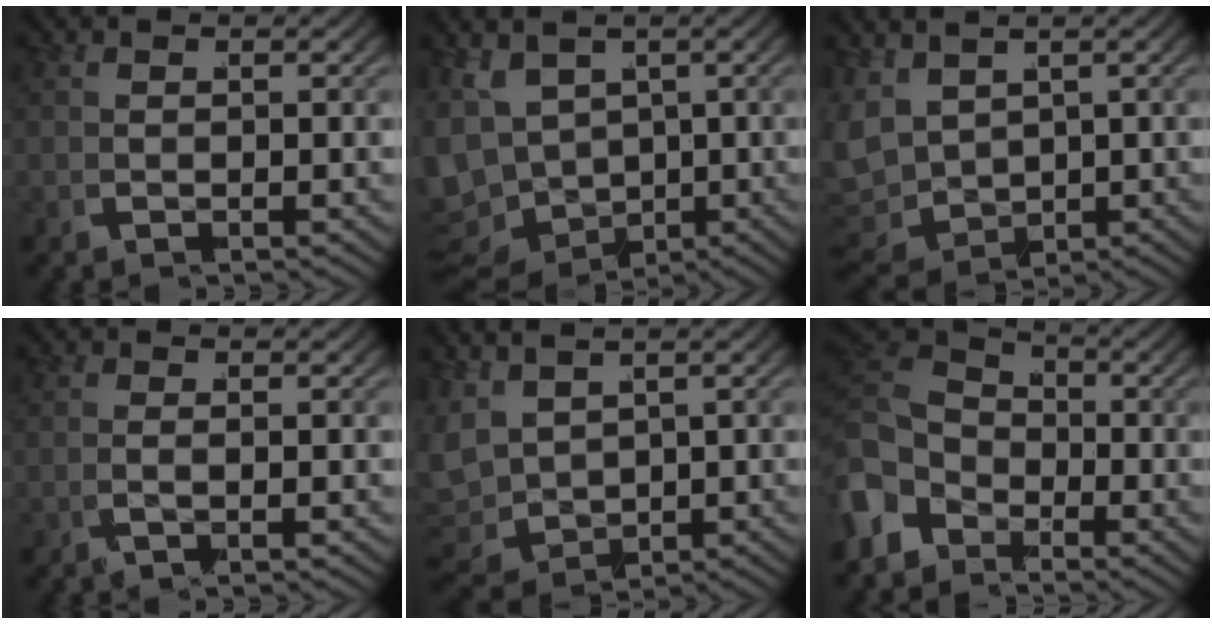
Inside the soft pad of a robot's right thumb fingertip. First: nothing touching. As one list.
[{"total": 10.1, "force": [-1.8, 8.6, 5.1], "torque": [-0.130, -0.044, -0.020]}, {"total": 7.0, "force": [-0.6, 5.7, 4.0], "torque": [-0.113, -0.040, 0.006]}, {"total": 0.9, "force": [-0.5, 0.4, 0.6], "torque": [-0.014, 0.004, -0.017]}, {"total": 6.1, "force": [0.0, 4.8, 3.6], "torque": [-0.101, -0.033, 0.018]}, {"total": 6.3, "force": [0.7, 5.0, 3.7], "torque": [-0.087, -0.007, 0.009]}]